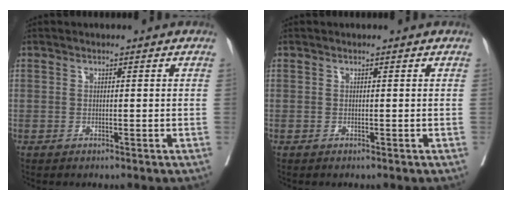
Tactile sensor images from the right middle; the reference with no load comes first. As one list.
[{"total": 0.0}]